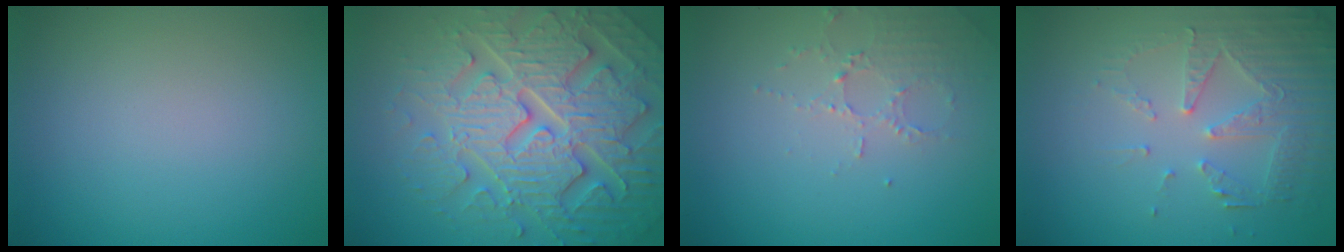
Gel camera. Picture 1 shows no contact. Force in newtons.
{"total": 7.8, "press": 7.6, "slide": 2.0}
{"total": 2.1, "press": 2.1, "slide": 0.4}
{"total": 5.4, "press": 3.8, "slide": 3.8}